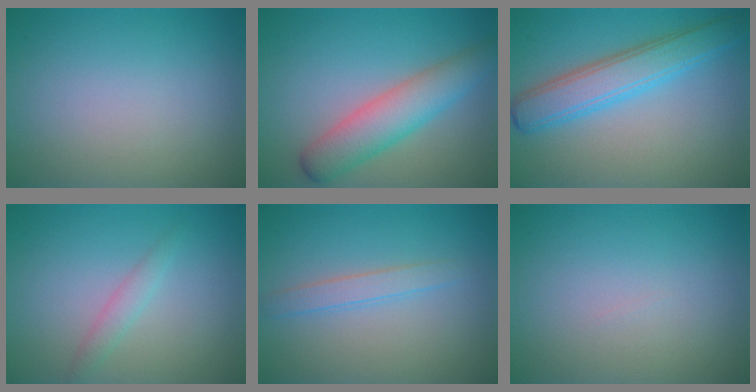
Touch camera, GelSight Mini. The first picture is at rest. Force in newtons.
{"total": 5.1, "press": 5.1, "slide": 0.0}
{"total": 4.9, "press": 4.9, "slide": 0.2}
{"total": 1.4, "press": 1.4, "slide": 0.0}
{"total": 1.7, "press": 1.7, "slide": 0.1}
{"total": 0.0}